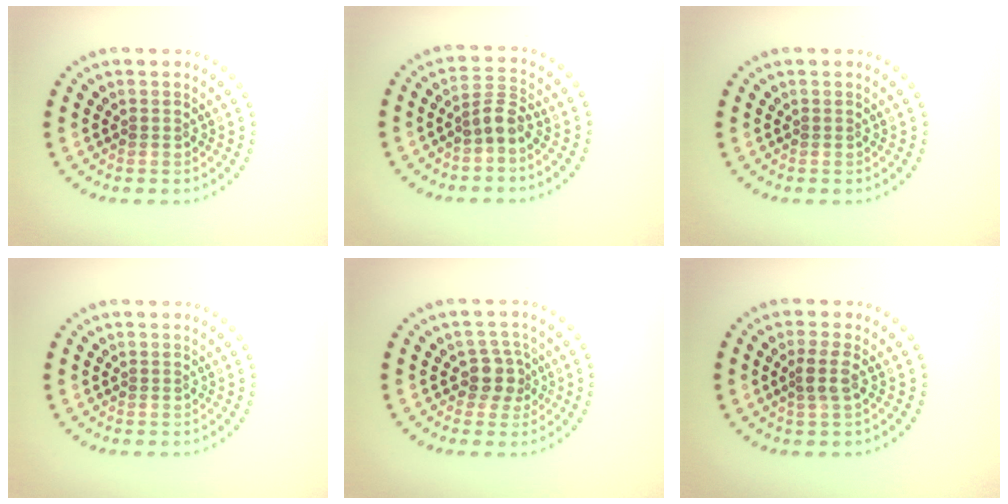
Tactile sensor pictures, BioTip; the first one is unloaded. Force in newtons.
{"total": 2.3, "press": 1.8, "slide": 1.5}
{"total": 0.0}
{"total": 0.0}
{"total": 2.6, "press": 2.1, "slide": 1.5}
{"total": 1.9, "press": 1.6, "slide": 1.0}